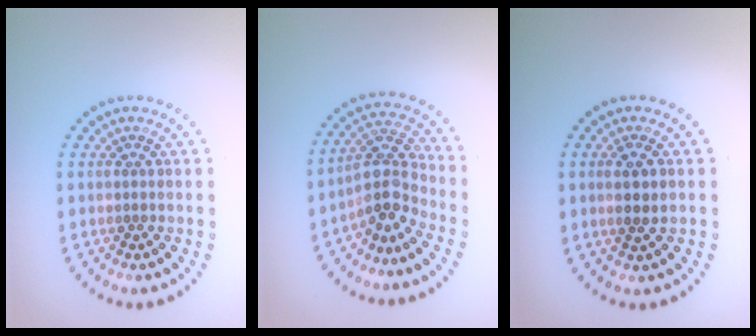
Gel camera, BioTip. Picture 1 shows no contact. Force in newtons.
{"total": 3.7, "press": 2.8, "slide": 2.4}
{"total": 1.6, "press": 1.5, "slide": 0.5}